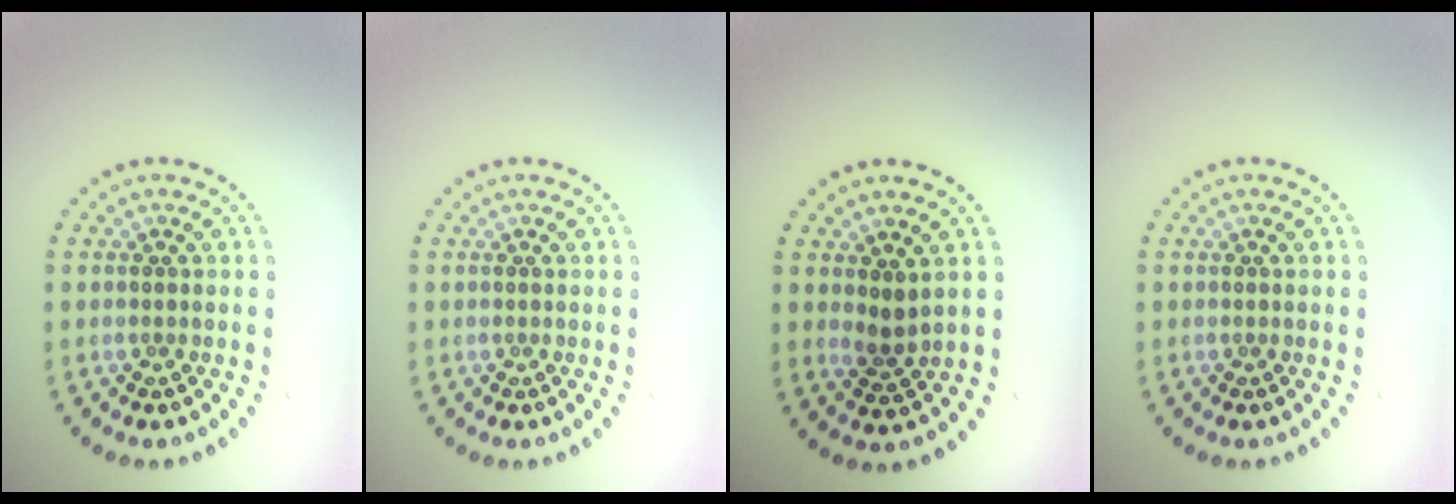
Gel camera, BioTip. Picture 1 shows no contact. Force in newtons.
{"total": 0.0}
{"total": 1.6, "press": 1.3, "slide": 0.8}
{"total": 0.0}